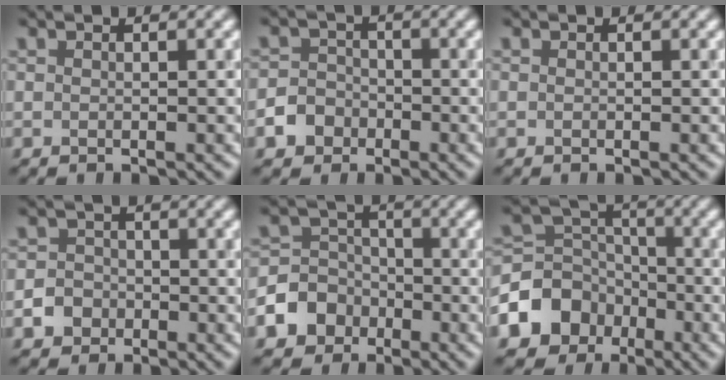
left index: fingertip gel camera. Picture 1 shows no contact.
{"total": 3.7, "force": [-2.1, 2.9, 0.9], "torque": [0.002, -0.006, -0.045]}
{"total": 0.0}
{"total": 2.7, "force": [-1.1, 2.3, 0.8], "torque": [0.003, 0.000, -0.025]}
{"total": 7.1, "force": [-3.5, 6.0, 1.6], "torque": [-0.023, -0.006, -0.088]}
{"total": 7.8, "force": [-4.0, 6.3, 2.5], "torque": [-0.041, 0.008, -0.096]}